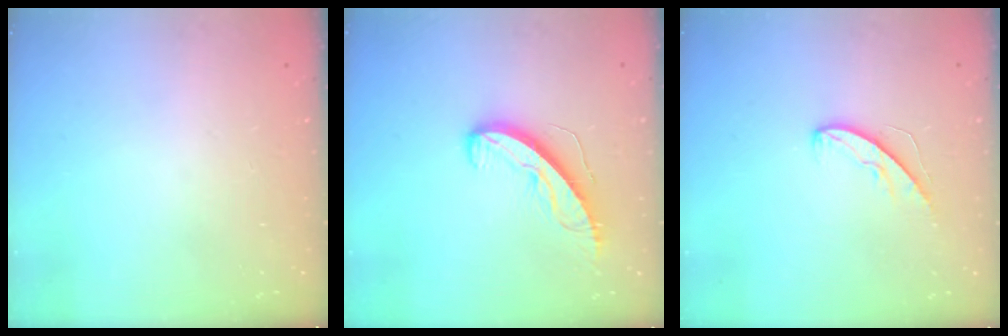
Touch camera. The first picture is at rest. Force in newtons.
{"total": 8.8, "press": 8.8, "slide": 0.3}
{"total": 5.7, "press": 5.7, "slide": 0.5}